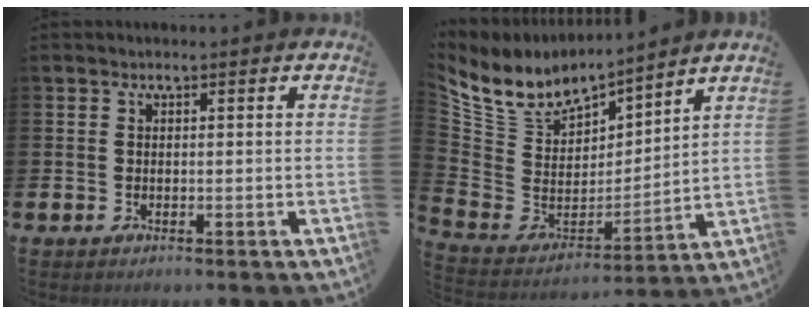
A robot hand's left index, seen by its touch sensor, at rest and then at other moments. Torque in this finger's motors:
{"motor_torque": [0.49, -0.46, 0.30, 0.15]}